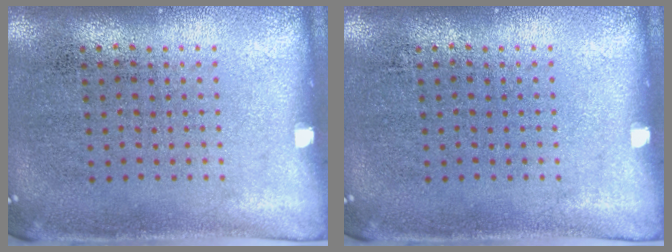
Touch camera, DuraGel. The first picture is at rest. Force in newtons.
{"total": 0.0}